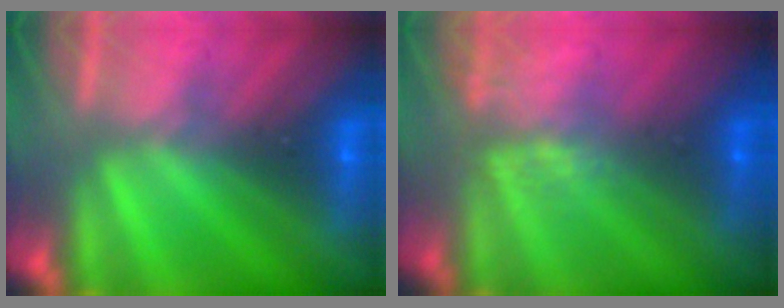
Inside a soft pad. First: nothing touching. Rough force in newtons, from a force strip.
{"total": 3.8}